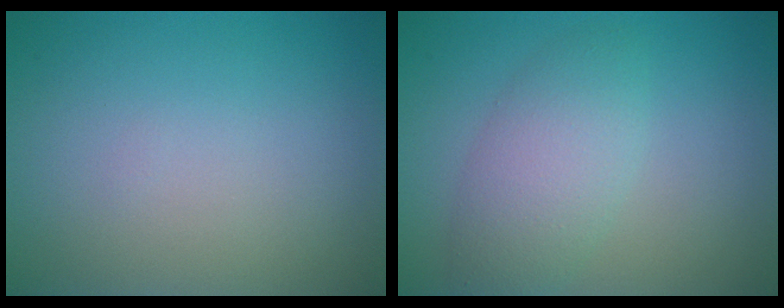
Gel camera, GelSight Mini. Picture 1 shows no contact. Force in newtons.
{"total": 4.0, "press": 4.0, "slide": 0.2}